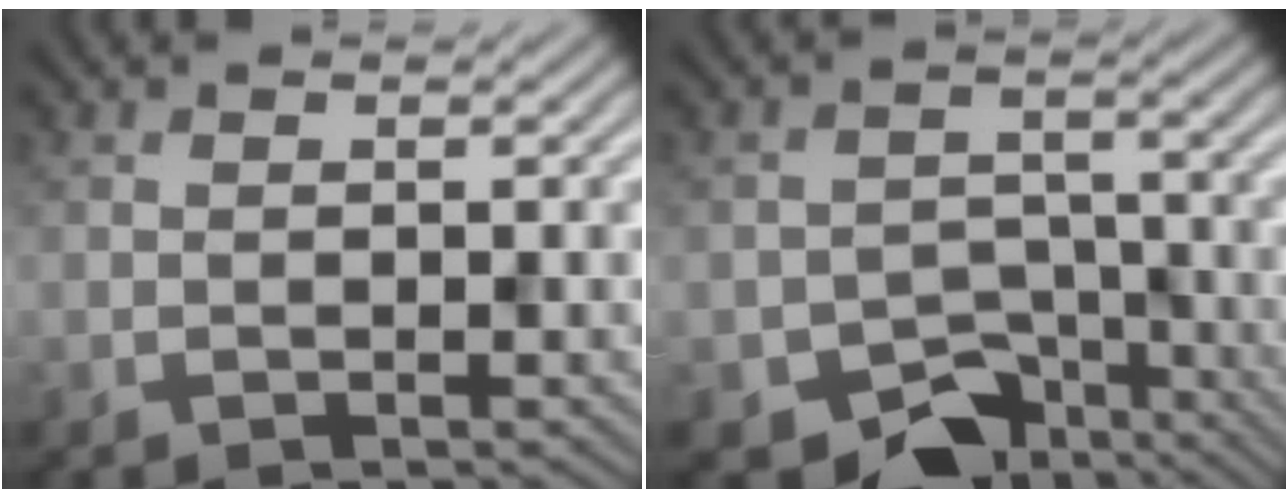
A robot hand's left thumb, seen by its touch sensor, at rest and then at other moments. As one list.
[{"total": 8.1, "force": [-5.4, 5.1, 3.3], "torque": [-0.046, -0.020, -0.087]}]